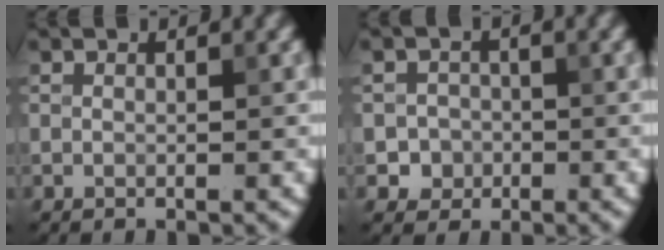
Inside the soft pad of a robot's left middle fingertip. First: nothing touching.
{"total": 2.2, "force": [-0.7, 2.1, 0.2], "torque": [0.015, 0.002, -0.013]}